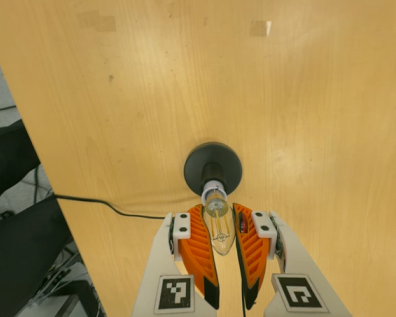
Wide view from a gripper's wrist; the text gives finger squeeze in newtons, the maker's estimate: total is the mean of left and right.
{"total": 21.0, "left": 25.8, "right": 16.3}